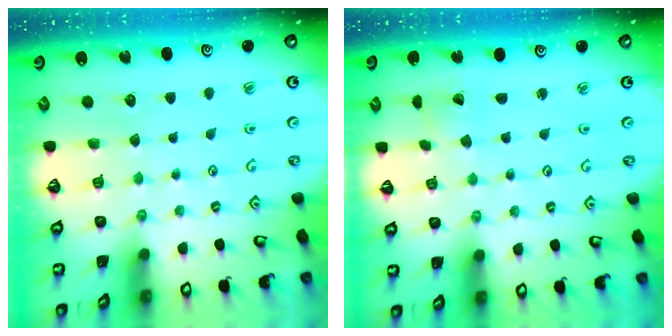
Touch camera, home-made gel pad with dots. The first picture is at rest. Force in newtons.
{"total": 1.3, "press": 1.3, "slide": 0.1}